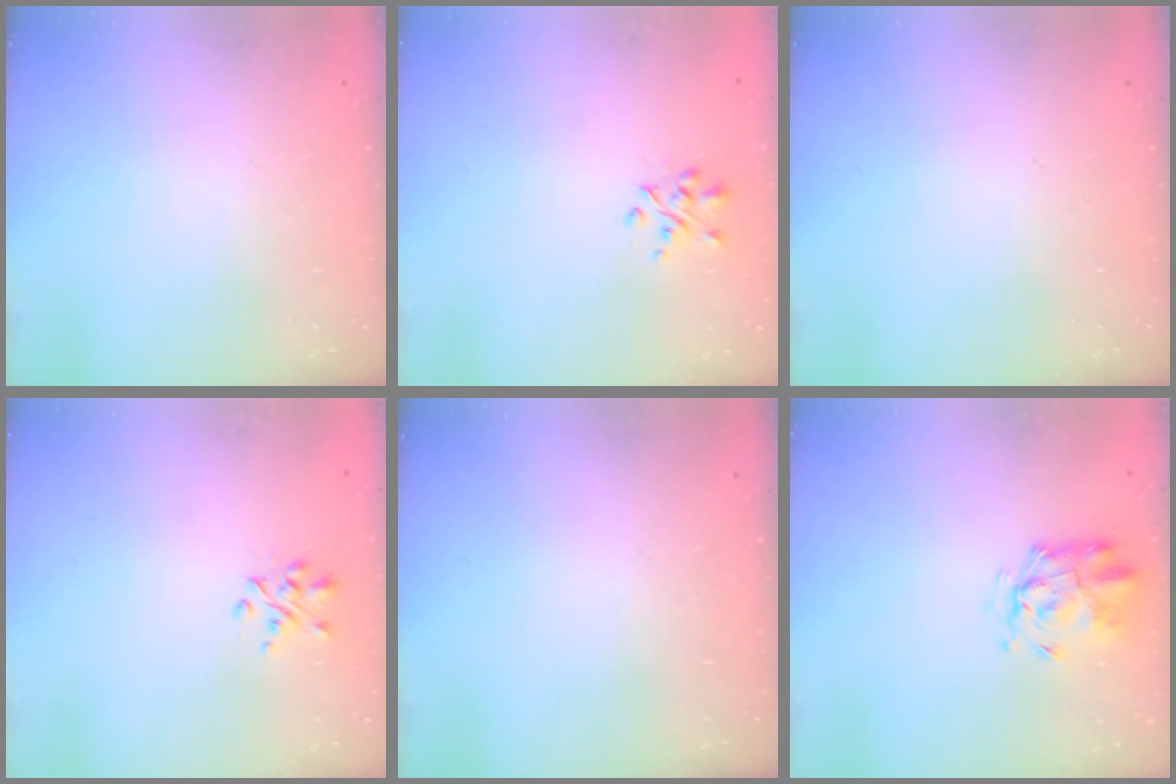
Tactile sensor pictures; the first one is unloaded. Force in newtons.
{"total": 2.7, "press": 2.5, "slide": 1.0}
{"total": 0.0}
{"total": 2.7, "press": 2.5, "slide": 1.0}
{"total": 0.0}
{"total": 2.6, "press": 2.4, "slide": 0.9}